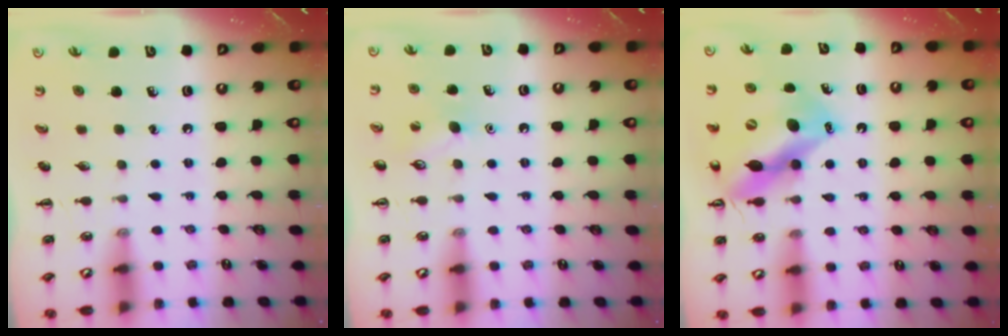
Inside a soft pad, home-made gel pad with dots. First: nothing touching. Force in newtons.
{"total": 7.2, "press": 7.1, "slide": 1.6}
{"total": 14.2, "press": 13.4, "slide": 4.6}